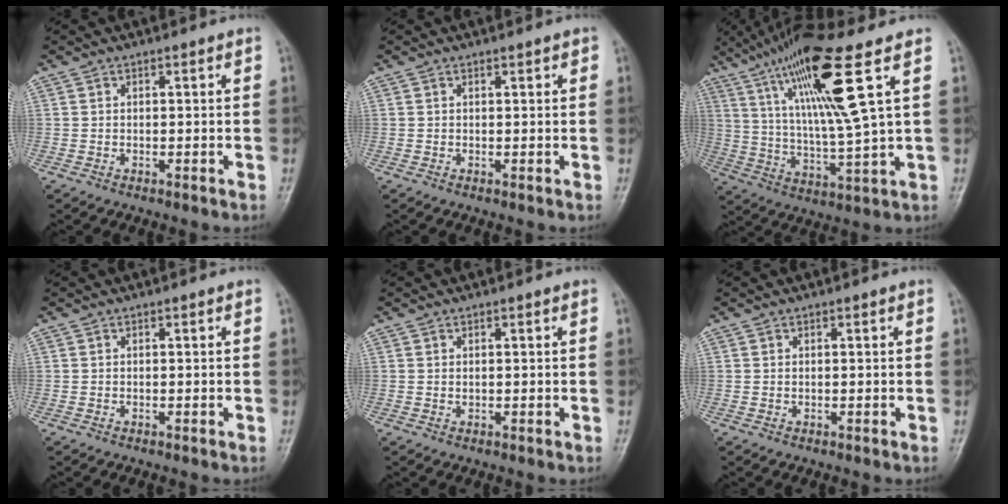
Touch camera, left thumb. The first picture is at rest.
{"total": 1.2, "force": [0.6, 0.5, 0.8], "torque": [-0.007, 0.000, 0.006]}
{"total": 19.0, "force": [8.5, 1.6, 16.9], "torque": [-0.320, -0.023, 0.152]}
{"total": 0.0}
{"total": 1.1, "force": [0.4, 0.6, 0.8], "torque": [-0.014, 0.000, 0.009]}
{"total": 0.6, "force": [0.2, 0.3, 0.5], "torque": [-0.007, 0.001, 0.005]}